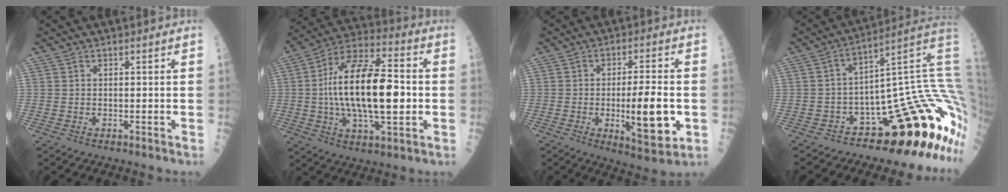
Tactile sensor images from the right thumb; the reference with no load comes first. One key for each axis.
{"total": 21.7, "fx": -0.2, "fy": 8.8, "fz": 19.8, "tx": -0.348, "ty": 0.021, "tz": -0.009}
{"total": 12.2, "fx": -2.1, "fy": 3.4, "fz": 11.5, "tx": -0.165, "ty": -0.004, "tz": -0.025}
{"total": 18.8, "fx": -2.5, "fy": 6.3, "fz": 17.5, "tx": -0.106, "ty": 0.106, "tz": -0.028}